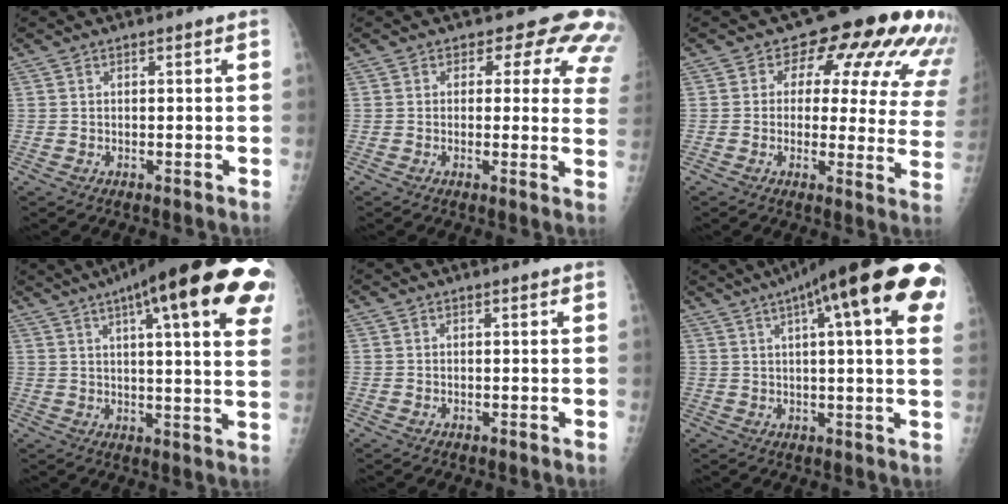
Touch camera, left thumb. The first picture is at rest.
{"total": 10.9, "force": [7.2, 6.0, 5.6], "torque": [-0.008, -0.024, 0.049]}
{"total": 17.9, "force": [9.0, 9.6, 12.2], "torque": [-0.098, -0.027, 0.083]}
{"total": 27.6, "force": [14.6, 5.9, 22.7], "torque": [-0.253, 0.002, 0.187]}
{"total": 0.0}
{"total": 25.1, "force": [11.1, 5.6, 21.9], "torque": [-0.274, 0.026, 0.146]}